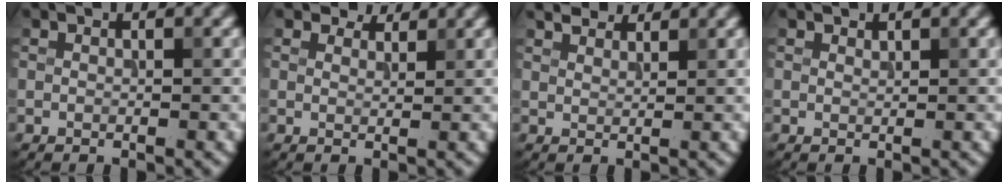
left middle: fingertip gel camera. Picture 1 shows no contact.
{"total": 2.5, "force": [2.3, 0.8, 0.6], "torque": [-0.015, 0.002, 0.029]}
{"total": 3.3, "force": [3.0, 0.9, 1.0], "torque": [-0.023, 0.005, 0.049]}
{"total": 0.5, "force": [0.5, 0.2, 0.0], "torque": [0.002, -0.002, 0.011]}